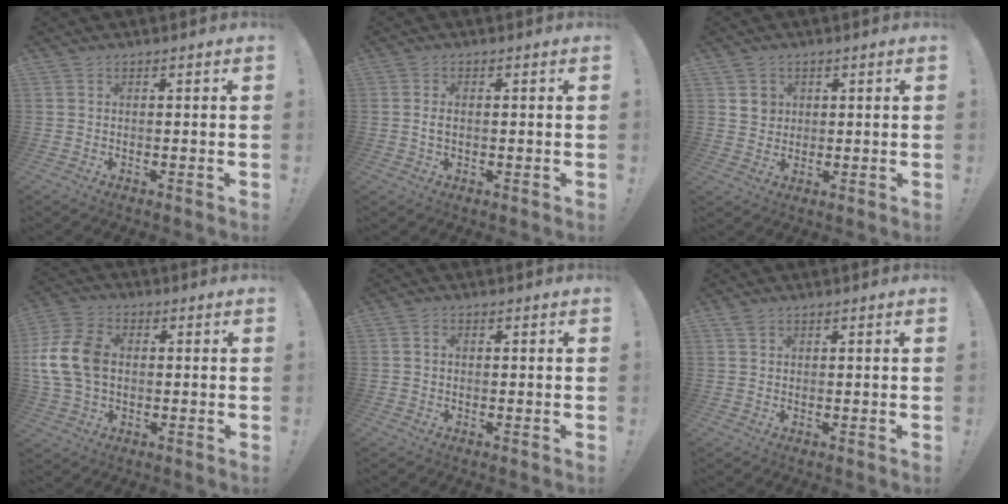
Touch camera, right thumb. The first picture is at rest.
{"total": 2.1, "force": [0.1, 1.2, 1.7], "torque": [-0.025, 0.002, -0.001]}
{"total": 4.2, "force": [1.6, 3.8, 0.6], "torque": [0.002, -0.007, 0.027]}
{"total": 14.2, "force": [0.8, 10.1, 9.9], "torque": [-0.209, 0.005, 0.018]}
{"total": 1.2, "force": [0.2, 1.0, 0.7], "torque": [-0.005, 0.000, 0.001]}
{"total": 1.4, "force": [1.1, 0.7, 0.5], "torque": [-0.003, -0.003, 0.018]}